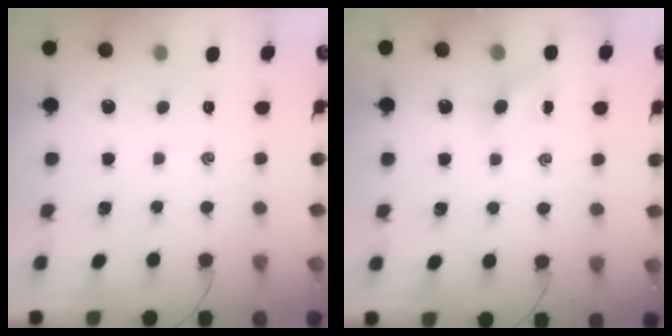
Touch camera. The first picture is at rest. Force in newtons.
{"total": 4.8, "press": 4.6, "slide": 1.0}